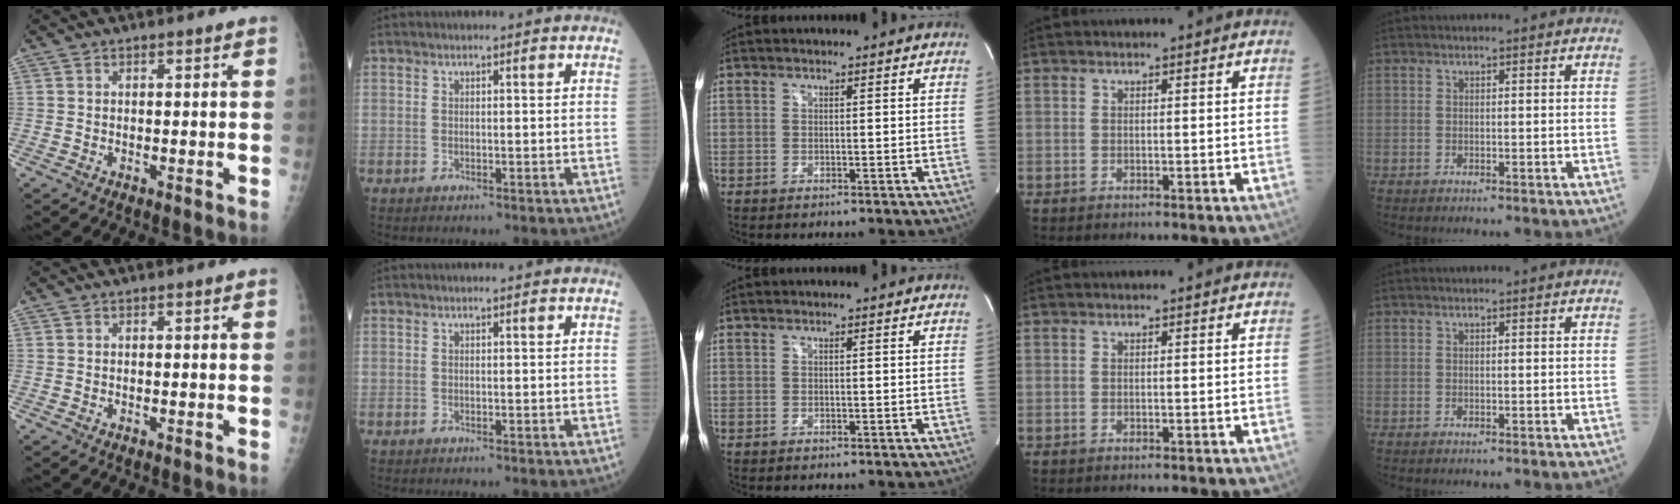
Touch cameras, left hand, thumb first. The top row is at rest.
{}